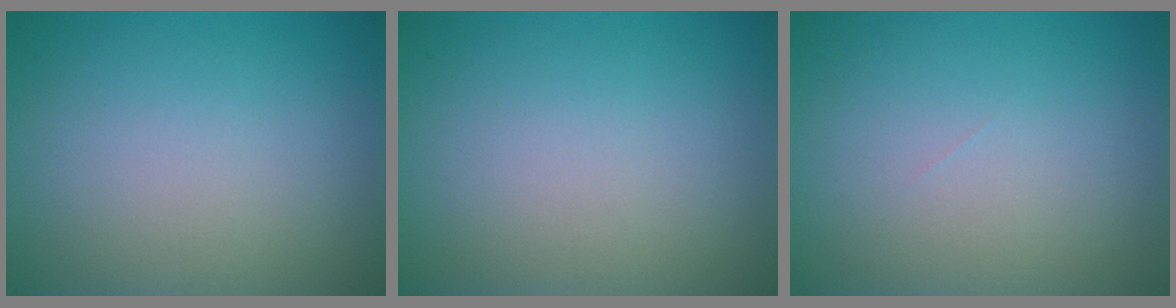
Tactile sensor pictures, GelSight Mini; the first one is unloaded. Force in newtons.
{"total": 0.0}
{"total": 0.0}